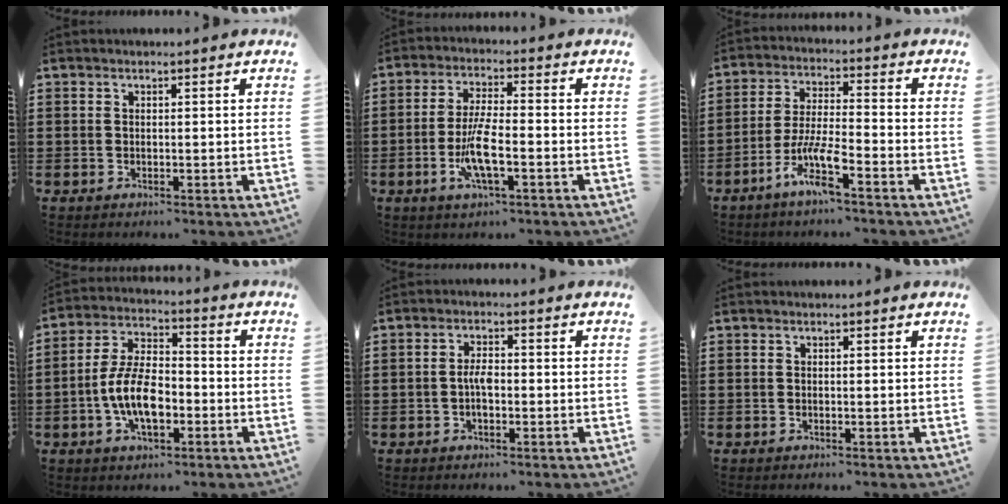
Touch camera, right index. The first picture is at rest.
{"total": 7.0, "force": [-2.3, 1.6, 6.4], "torque": [-0.139, -0.012, -0.047]}
{"total": 7.9, "force": [-5.1, 1.1, 6.0], "torque": [-0.136, -0.009, -0.100]}
{"total": 9.1, "force": [-2.6, 4.3, 7.6], "torque": [-0.170, -0.002, -0.052]}
{"total": 3.0, "force": [-0.6, 1.2, 2.6], "torque": [-0.050, 0.001, -0.010]}
{"total": 0.0}